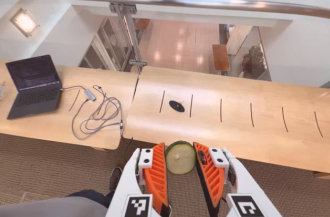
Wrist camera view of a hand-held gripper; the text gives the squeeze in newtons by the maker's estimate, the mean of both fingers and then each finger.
{"total": 9.0, "left": 9.1, "right": 9.0}